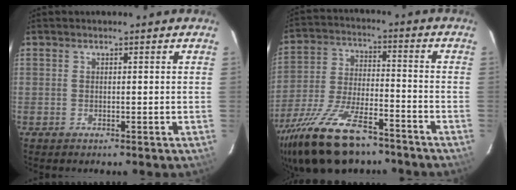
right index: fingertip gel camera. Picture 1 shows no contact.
{"total": 20.8, "force": [-15.2, 7.5, 12.0], "torque": [-0.253, -0.036, -0.261]}